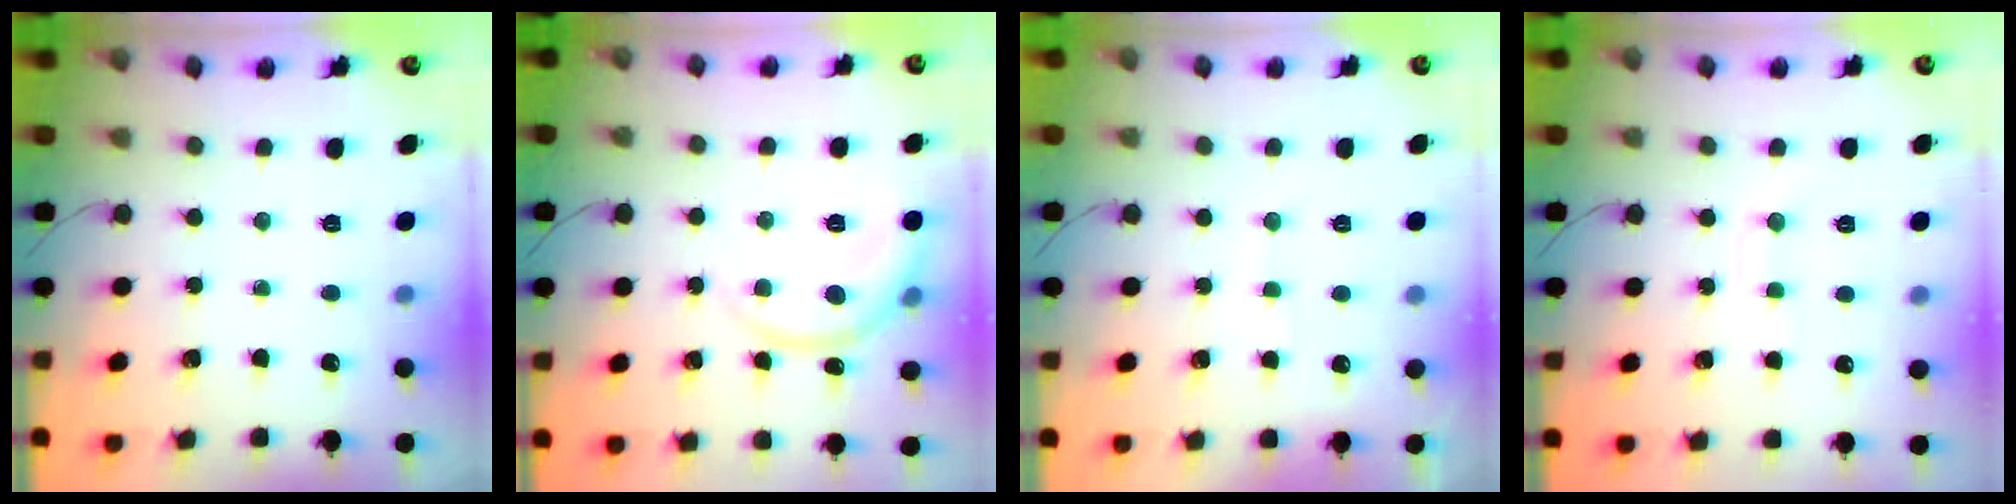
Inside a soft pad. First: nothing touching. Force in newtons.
{"total": 6.4, "press": 6.3, "slide": 0.8}
{"total": 5.2, "press": 5.1, "slide": 0.9}
{"total": 4.6, "press": 4.4, "slide": 1.3}